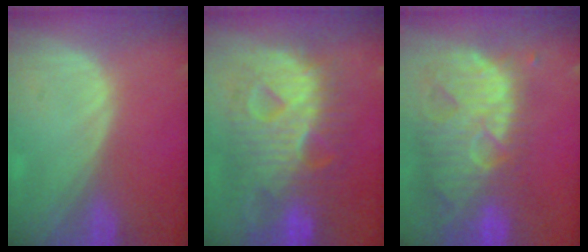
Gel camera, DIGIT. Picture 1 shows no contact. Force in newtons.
{"total": 12.7, "press": 12.7, "slide": 1.2}
{"total": 13.7, "press": 11.6, "slide": 7.3}